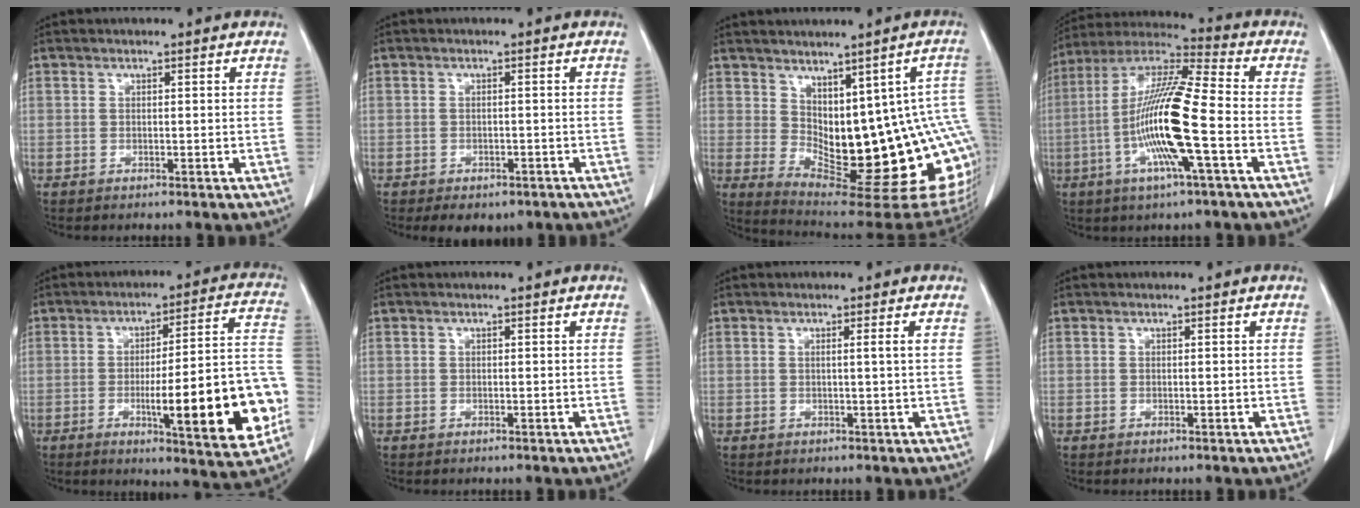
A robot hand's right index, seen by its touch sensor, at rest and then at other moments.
{"total": 5.1, "force": [-3.7, 2.8, 2.2], "torque": [-0.019, 0.002, -0.041]}
{"total": 19.7, "force": [-0.8, 6.6, 18.5], "torque": [-0.173, 0.000, 0.015]}
{"total": 16.1, "force": [-3.7, 0.7, 15.6], "torque": [-0.312, -0.004, -0.078]}
{"total": 19.5, "force": [-5.0, 2.5, 18.7], "torque": [-0.199, 0.017, -0.058]}
{"total": 0.0}
{"total": 1.4, "force": [0.3, -0.5, 1.3], "torque": [-0.021, -0.001, 0.006]}
{"total": 0.0}